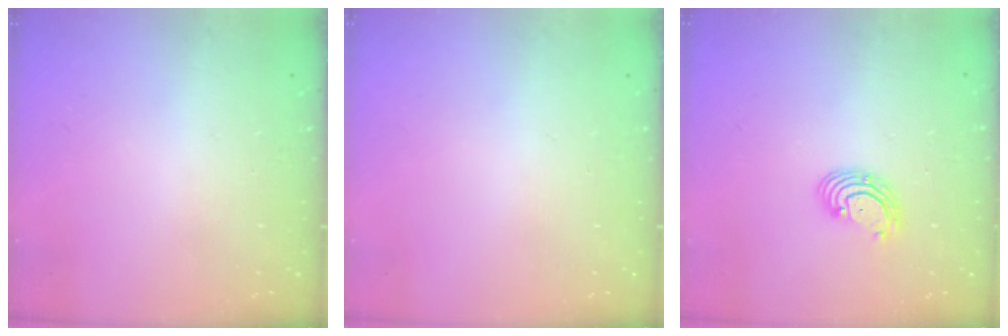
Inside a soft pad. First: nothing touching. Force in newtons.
{"total": 0.0}
{"total": 2.7, "press": 2.7, "slide": 0.3}